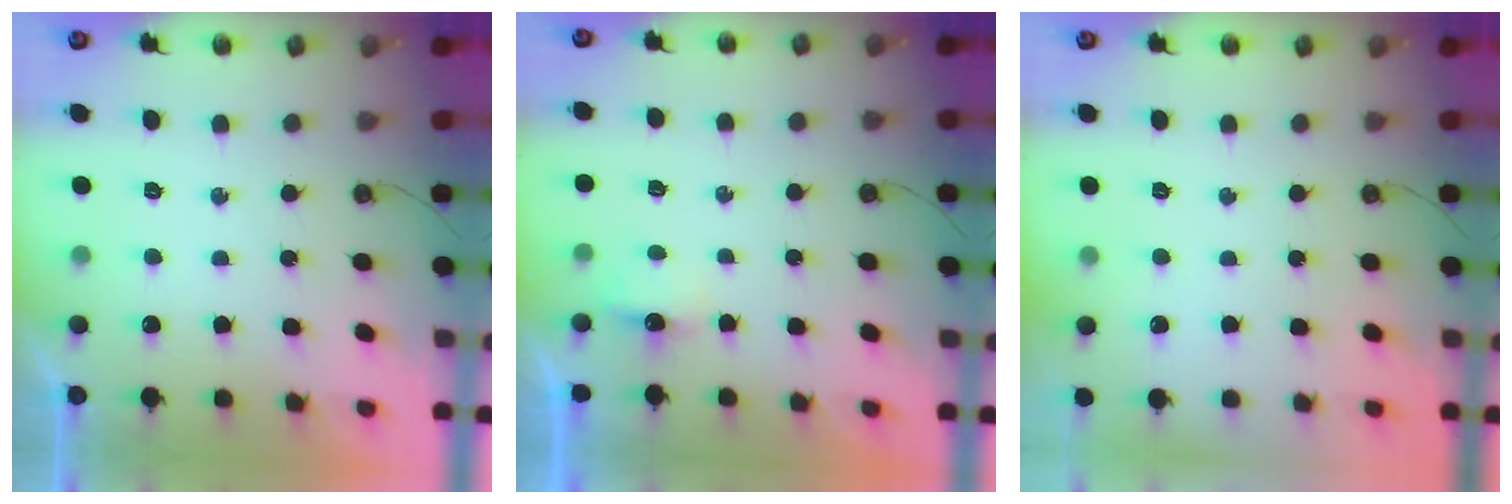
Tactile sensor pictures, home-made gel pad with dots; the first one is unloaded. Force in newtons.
{"total": 2.6, "press": 2.6, "slide": 0.4}
{"total": 0.0}